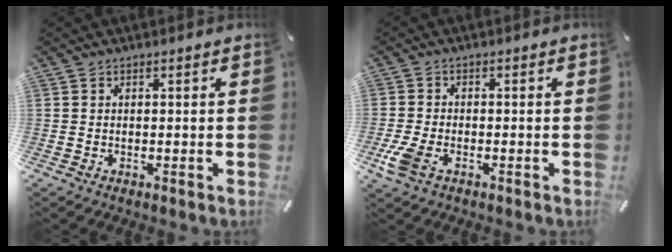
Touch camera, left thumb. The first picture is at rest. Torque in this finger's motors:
{"motor_torque": [0.14, 0.25, 0.03, 0.03, 0.08]}